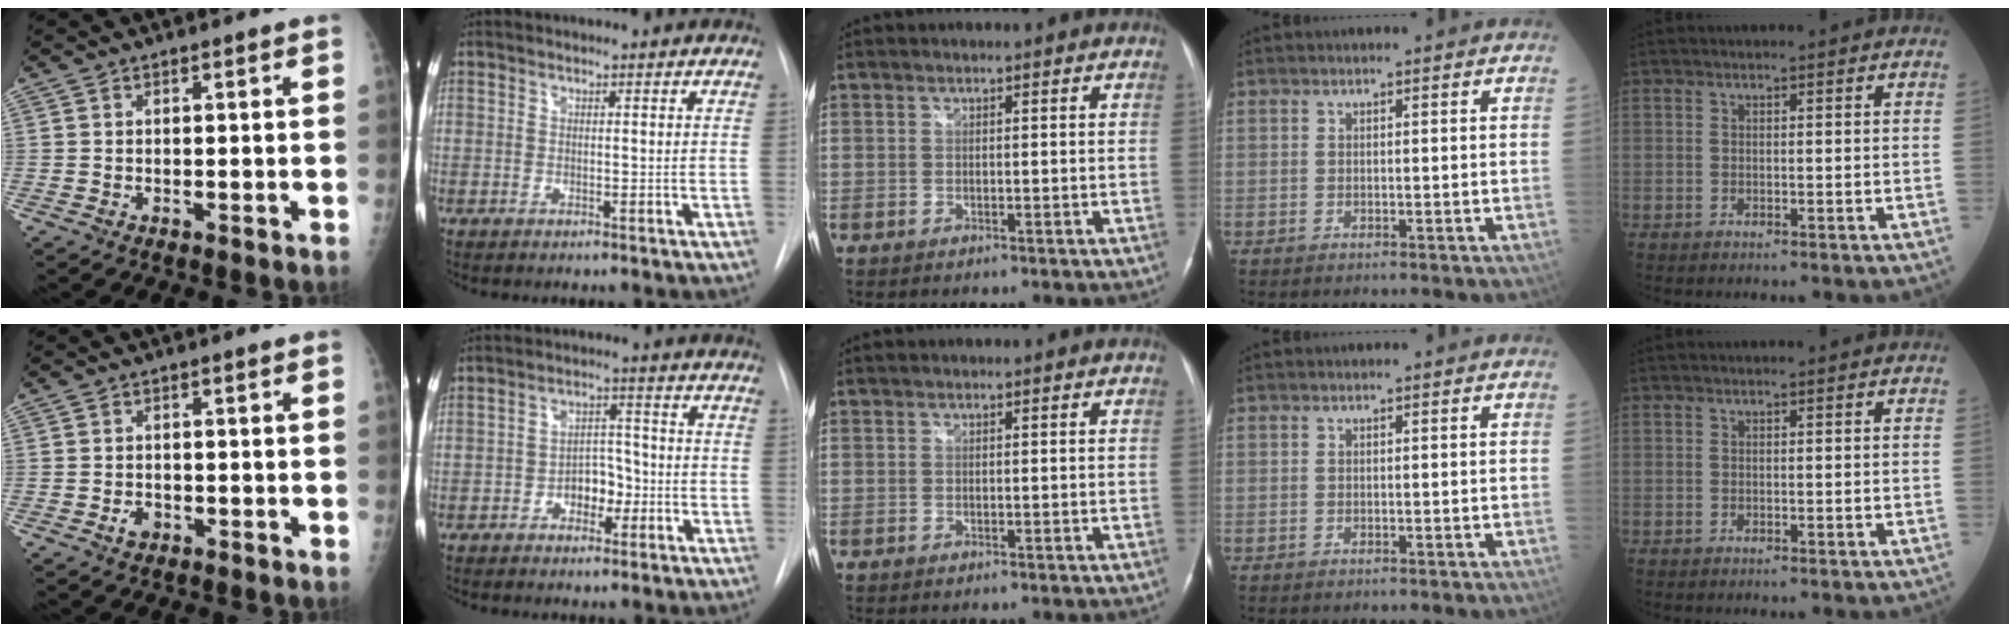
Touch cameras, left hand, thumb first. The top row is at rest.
{"thumb": {"total": 1.9, "force": [-0.8, 1.4, 0.9], "torque": [-0.010, 0.005, -0.011]}, "index": {"total": 4.9, "force": [-2.0, 3.1, 3.2], "torque": [-0.047, 0.013, -0.034]}}